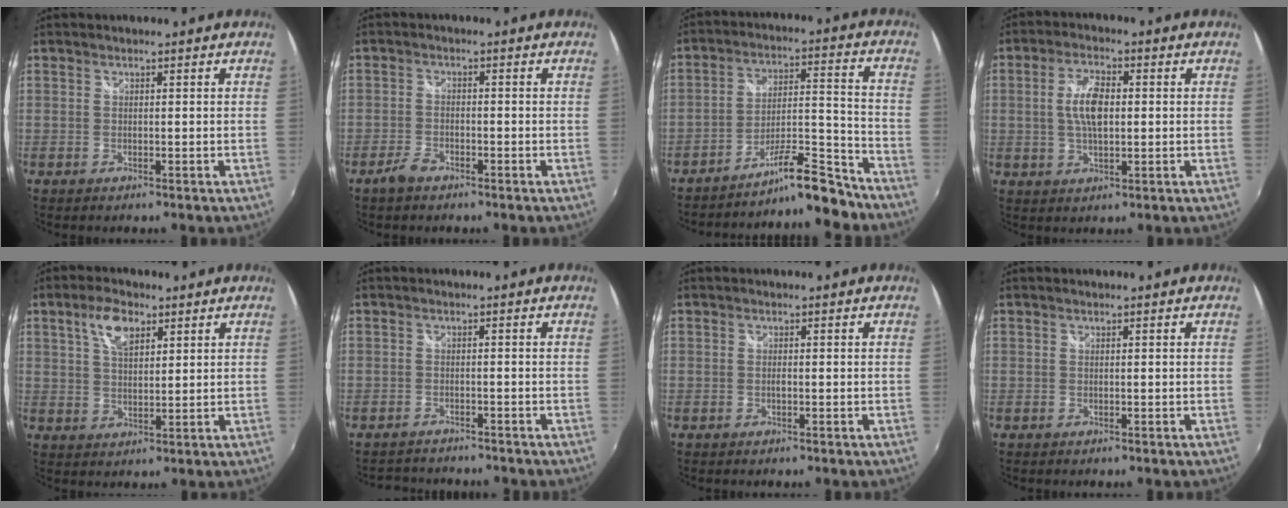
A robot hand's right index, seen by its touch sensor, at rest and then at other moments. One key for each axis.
{"total": 3.5, "fx": -2.6, "fy": 1.4, "fz": 1.8, "tx": -0.049, "ty": -0.002, "tz": -0.052}
{"total": 11.7, "fx": -10.6, "fy": 1.6, "fz": 4.8, "tx": -0.079, "ty": 0.027, "tz": -0.166}
{"total": 7.0, "fx": 0.4, "fy": 3.2, "fz": 6.2, "tx": -0.118, "ty": 0.007, "tz": 0.008}
{"total": 6.5, "fx": 3.3, "fy": 3.1, "fz": 4.6, "tx": -0.083, "ty": 0.011, "tz": 0.060}
{"total": 4.6, "fx": -4.4, "fy": 1.2, "fz": 0.6, "tx": -0.027, "ty": -0.001, "tz": -0.070}
{"total": 0.6, "fx": -0.2, "fy": 0.2, "fz": 0.5, "tx": -0.012, "ty": 0.001, "tz": -0.004}
{"total": 0.0}